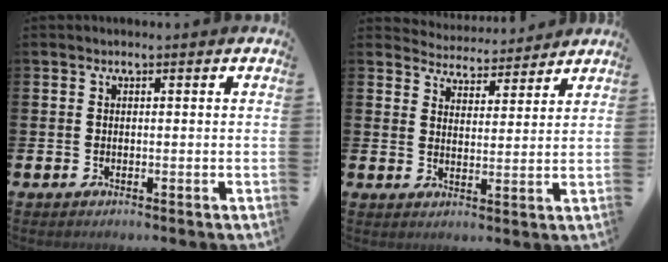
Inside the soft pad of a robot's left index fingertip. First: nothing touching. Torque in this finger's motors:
{"motor_torque": [0.33, -0.44, -0.25, -0.07]}